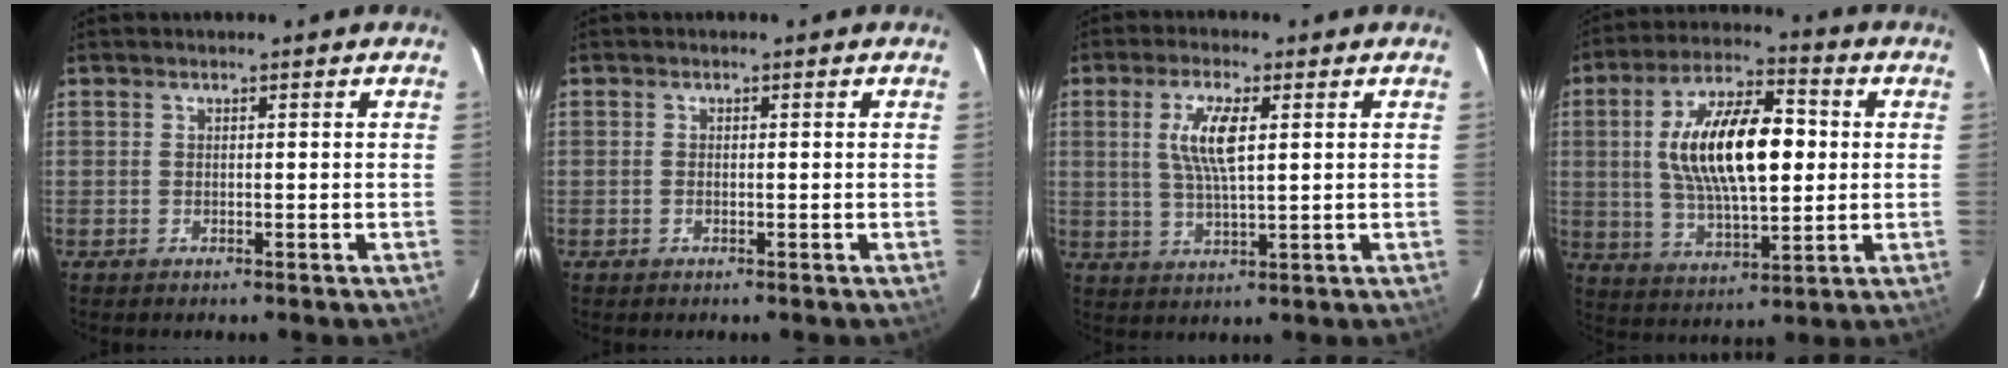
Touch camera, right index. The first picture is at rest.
{"total": 0.6, "force": [-0.2, 0.4, 0.4], "torque": [-0.009, 0.000, -0.004]}
{"total": 7.3, "force": [1.8, 1.8, 6.9], "torque": [-0.135, 0.002, 0.036]}
{"total": 18.2, "force": [2.0, 7.6, 16.4], "torque": [-0.295, 0.019, 0.039]}